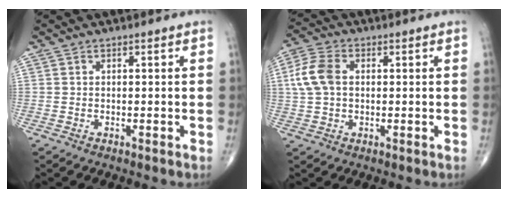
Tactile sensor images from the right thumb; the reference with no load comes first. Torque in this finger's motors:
{"motor_torque": [-0.27, 0.51, 0.72, 0.08, 0.10]}